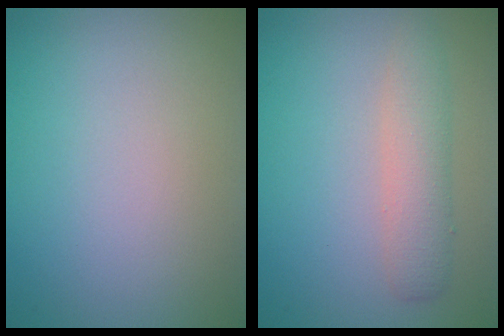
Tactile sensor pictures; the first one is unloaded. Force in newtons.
{"total": 2.9, "press": 2.9, "slide": 0.1}